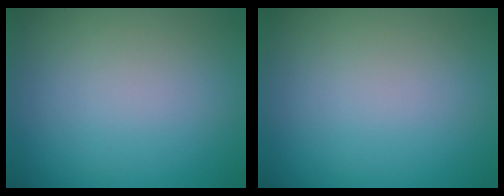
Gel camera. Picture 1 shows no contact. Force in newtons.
{"total": 0.0}